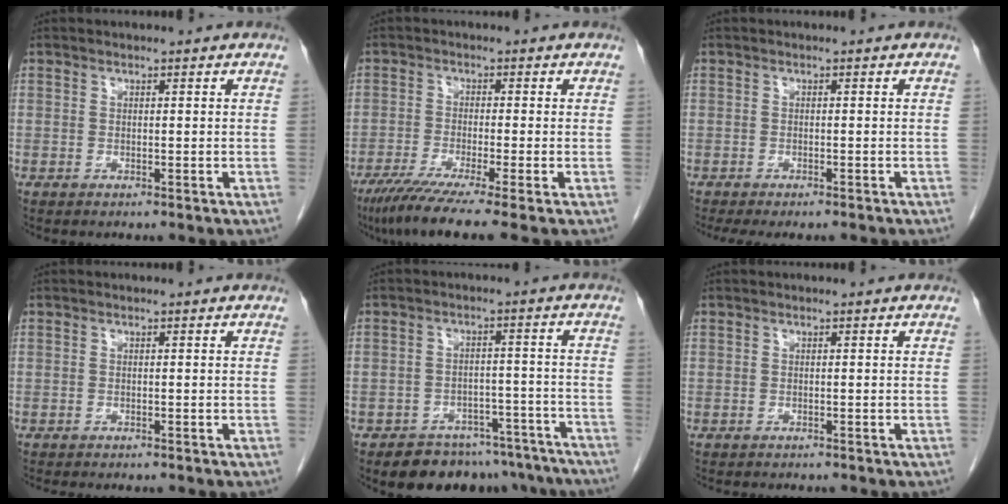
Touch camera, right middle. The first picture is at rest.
{"total": 9.3, "force": [-6.8, -1.0, 6.3], "torque": [-0.099, -0.029, -0.110]}
{"total": 8.0, "force": [-6.8, 0.9, 4.0], "torque": [-0.050, -0.012, -0.097]}
{"total": 5.7, "force": [-5.0, 1.0, 2.5], "torque": [-0.028, -0.007, -0.065]}
{"total": 13.4, "force": [-11.5, 6.0, 3.3], "torque": [-0.015, 0.028, -0.136]}
{"total": 3.9, "force": [-3.5, 0.7, 1.6], "torque": [-0.023, -0.006, -0.043]}